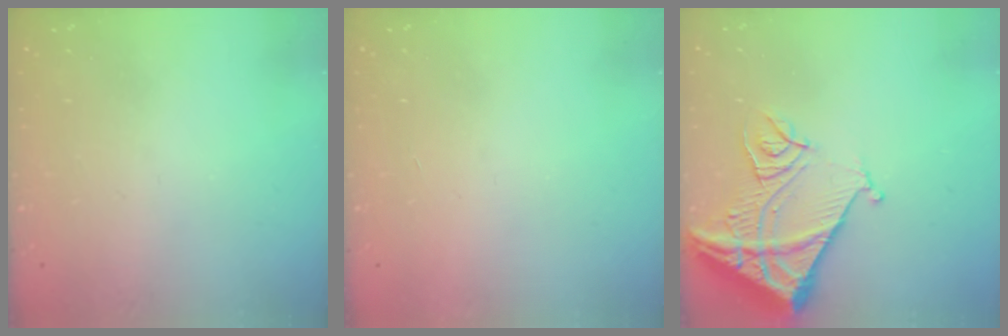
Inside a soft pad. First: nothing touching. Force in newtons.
{"total": 1.7, "press": 1.7, "slide": 0.1}
{"total": 14.7, "press": 14.6, "slide": 1.6}